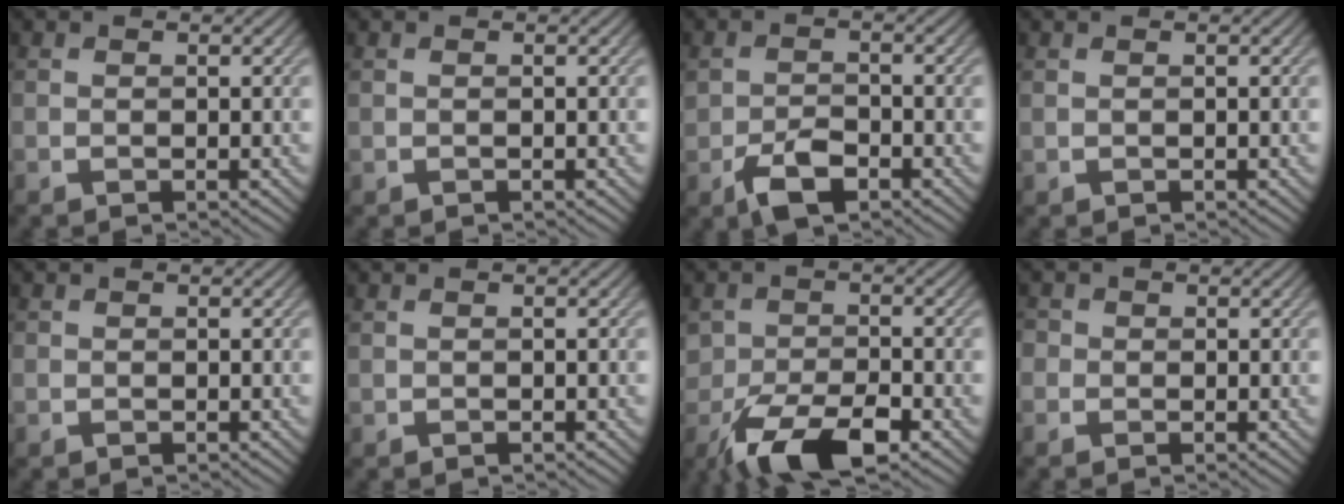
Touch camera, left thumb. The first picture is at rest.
{"total": 0.0}
{"total": 4.5, "force": [-2.6, 2.4, 2.8], "torque": [-0.056, -0.005, -0.050]}
{"total": 0.0}
{"total": 0.6, "force": [-0.3, 0.6, 0.1], "torque": [-0.001, -0.004, -0.007]}
{"total": 0.0}
{"total": 8.8, "force": [-5.2, 4.0, 5.9], "torque": [-0.109, -0.009, -0.094]}
{"total": 1.7, "force": [0.2, 1.7, 0.4], "torque": [-0.008, 0.004, -0.007]}